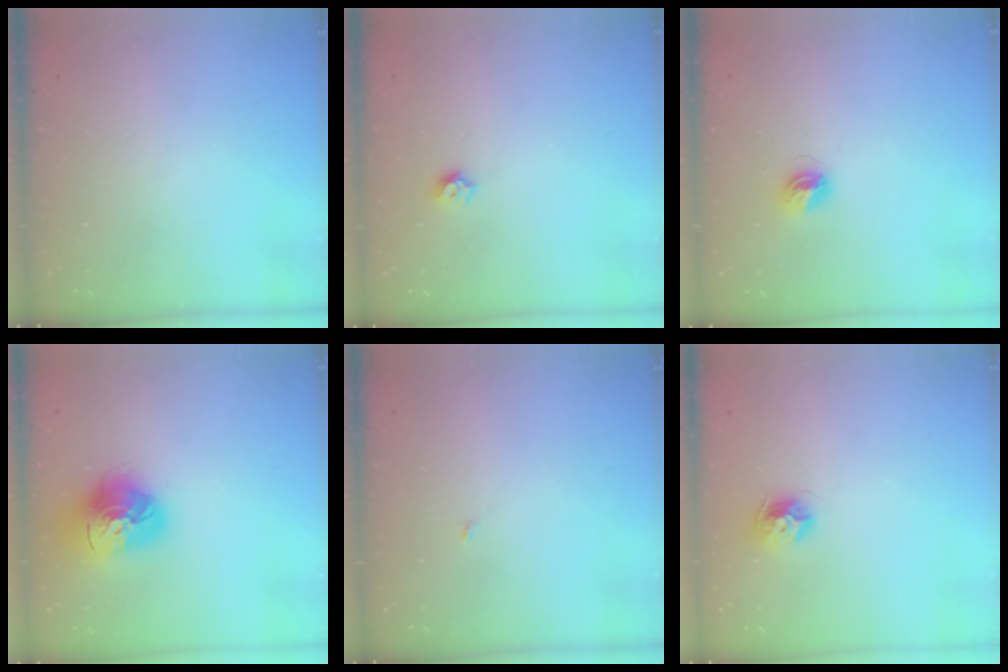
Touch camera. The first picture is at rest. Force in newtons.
{"total": 4.8, "press": 4.8, "slide": 0.6}
{"total": 4.6, "press": 4.6, "slide": 0.6}
{"total": 15.6, "press": 15.5, "slide": 1.7}
{"total": 1.9, "press": 1.9, "slide": 0.2}
{"total": 8.7, "press": 8.7, "slide": 0.0}